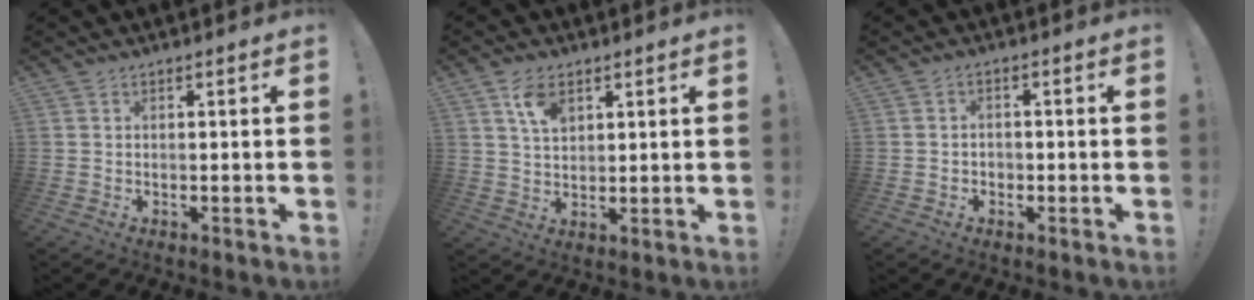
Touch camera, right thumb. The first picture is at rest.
{"total": 7.4, "force": [4.1, 4.7, 3.9], "torque": [-0.055, -0.013, 0.075]}
{"total": 2.2, "force": [-1.0, 1.7, 1.0], "torque": [-0.016, 0.006, -0.018]}